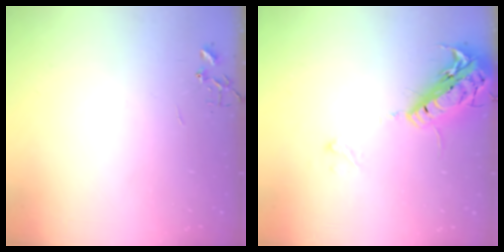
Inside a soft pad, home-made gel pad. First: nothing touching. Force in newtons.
{"total": 17.5, "press": 17.2, "slide": 3.6}